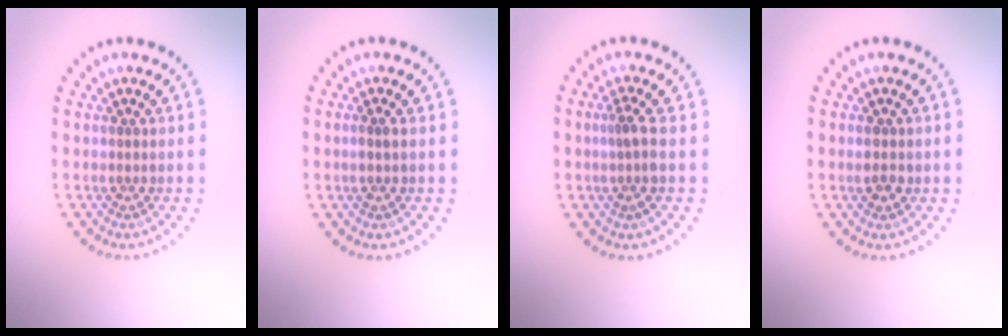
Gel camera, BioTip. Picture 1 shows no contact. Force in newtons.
{"total": 0.7, "press": 0.4, "slide": 0.6}
{"total": 1.9, "press": 1.4, "slide": 1.3}
{"total": 1.5, "press": 1.4, "slide": 0.3}